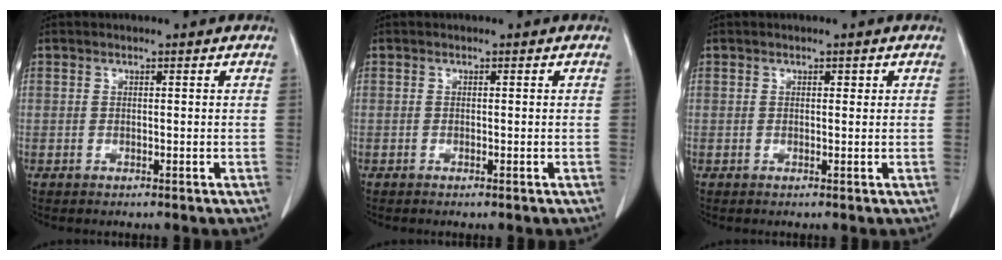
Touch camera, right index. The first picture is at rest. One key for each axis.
{"total": 0.0}
{"total": 0.6, "fx": 0.3, "fy": 0.4, "fz": 0.4, "tx": -0.003, "ty": 0.001, "tz": 0.002}